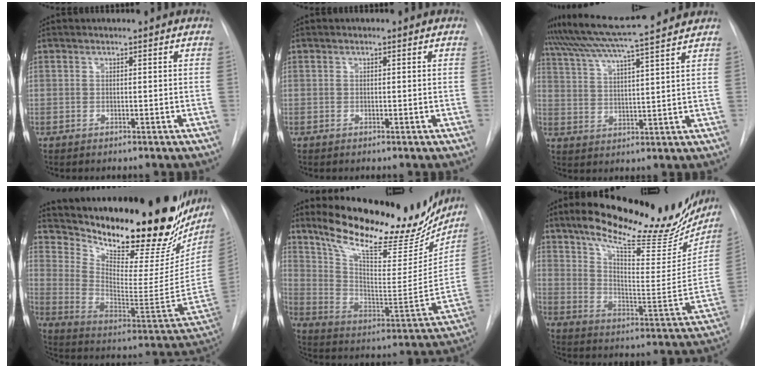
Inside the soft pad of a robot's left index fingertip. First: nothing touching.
{"total": 0.0}
{"total": 14.8, "force": [13.2, -1.3, 6.6], "torque": [-0.124, 0.008, 0.198]}
{"total": 32.2, "force": [26.1, 8.7, 16.6], "torque": [-0.288, -0.070, 0.361]}
{"total": 25.2, "force": [20.3, 7.7, 12.8], "torque": [-0.194, -0.021, 0.298]}
{"total": 26.1, "force": [20.2, 7.8, 14.7], "torque": [-0.216, -0.013, 0.273]}